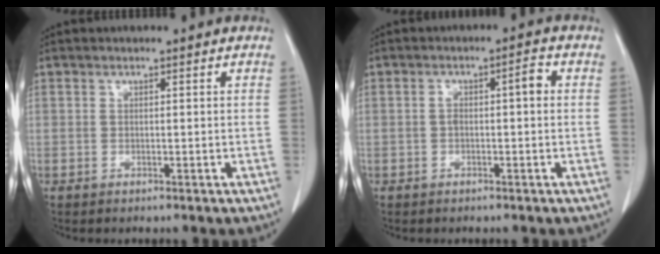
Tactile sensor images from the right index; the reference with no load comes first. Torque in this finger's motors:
{"motor_torque": [0.35, 0.00, 0.09, 0.04]}